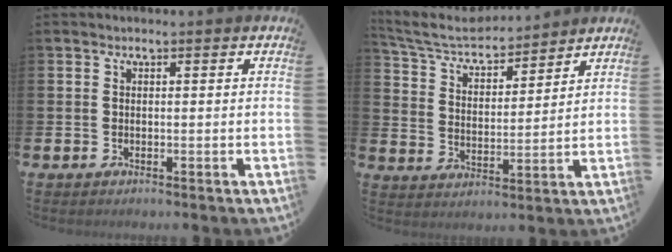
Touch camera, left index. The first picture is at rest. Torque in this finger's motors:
{"motor_torque": [0.79, -0.96, 0.06, 0.02]}